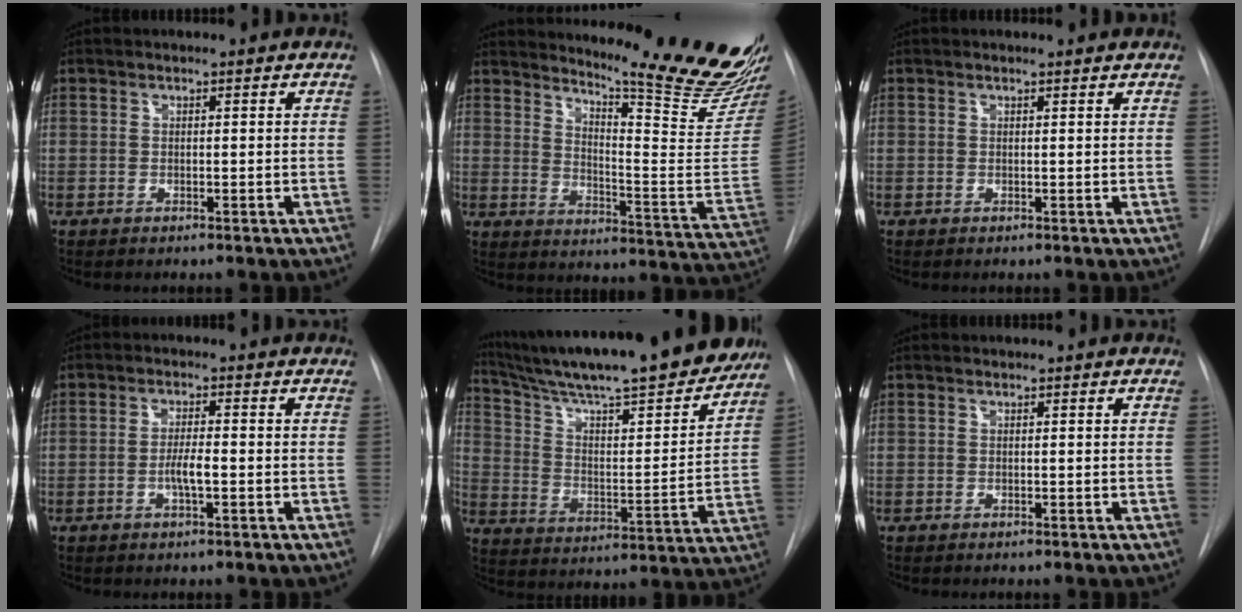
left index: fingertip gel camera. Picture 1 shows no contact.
{"total": 22.7, "force": [20.2, 0.1, 10.5], "torque": [-0.154, -0.130, 0.257]}
{"total": 1.2, "force": [1.2, 0.0, 0.2], "torque": [-0.011, 0.003, 0.012]}
{"total": 3.0, "force": [-0.9, 0.4, 2.9], "torque": [-0.055, -0.002, -0.018]}
{"total": 27.0, "force": [23.5, 2.7, 13.0], "torque": [-0.219, -0.035, 0.337]}
{"total": 0.0}